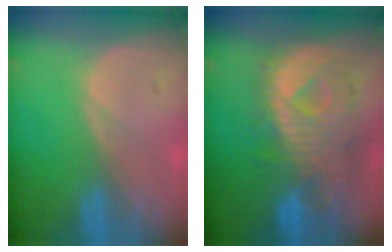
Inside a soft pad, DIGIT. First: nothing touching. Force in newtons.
{"total": 10.8, "press": 9.6, "slide": 4.9}